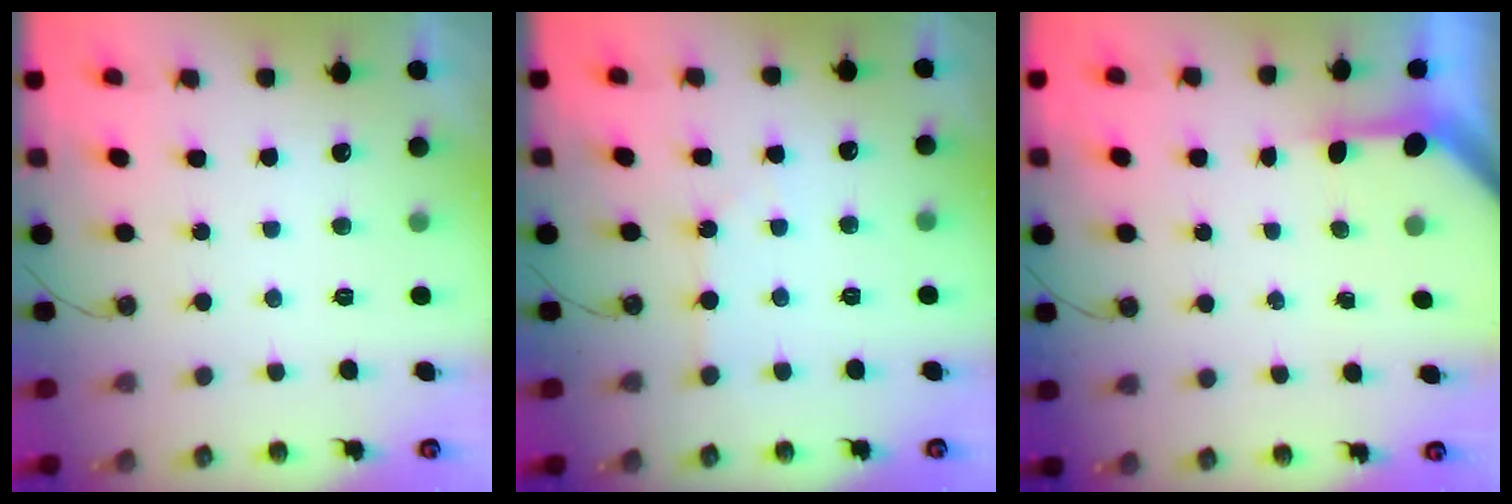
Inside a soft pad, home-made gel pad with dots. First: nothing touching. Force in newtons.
{"total": 2.9, "press": 2.9, "slide": 0.5}
{"total": 3.2, "press": 3.2, "slide": 0.3}